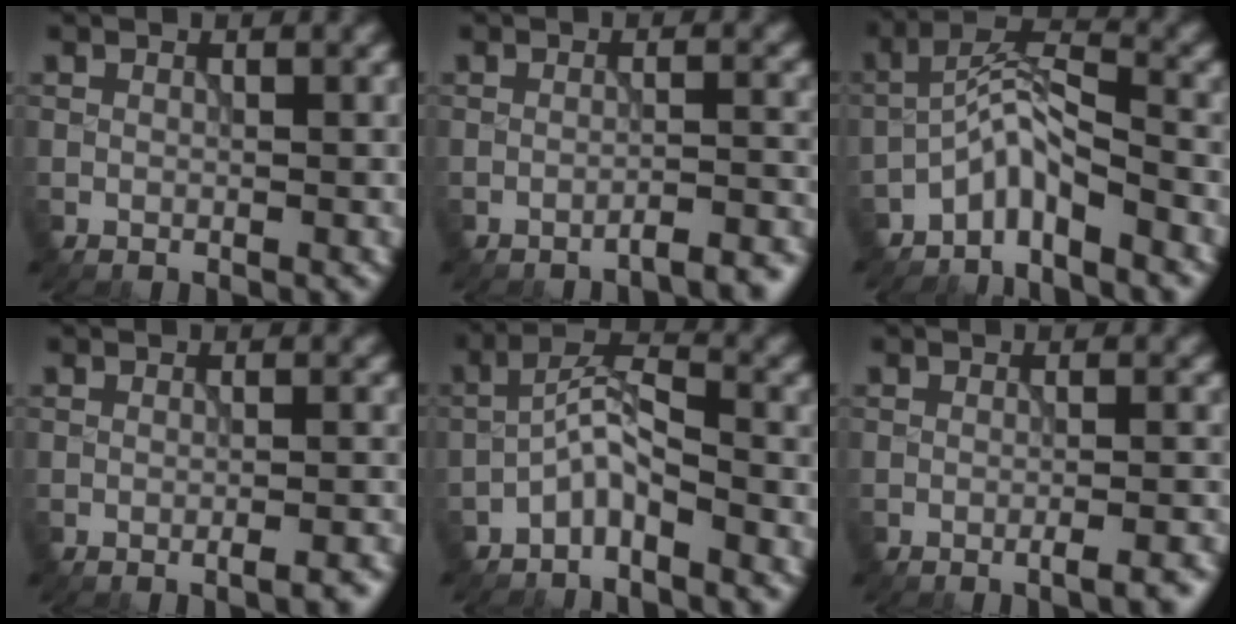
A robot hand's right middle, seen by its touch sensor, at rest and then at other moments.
{"total": 3.2, "force": [-2.6, 0.6, 1.7], "torque": [-0.015, 0.008, -0.040]}
{"total": 3.7, "force": [-2.8, 0.8, 2.3], "torque": [-0.044, 0.012, -0.063]}
{"total": 2.2, "force": [-1.2, 0.6, 1.7], "torque": [-0.017, 0.005, -0.021]}
{"total": 3.0, "force": [-2.0, 0.8, 2.0], "torque": [-0.043, 0.015, -0.046]}
{"total": 2.8, "force": [-1.7, 0.7, 2.2], "torque": [-0.024, 0.007, -0.028]}